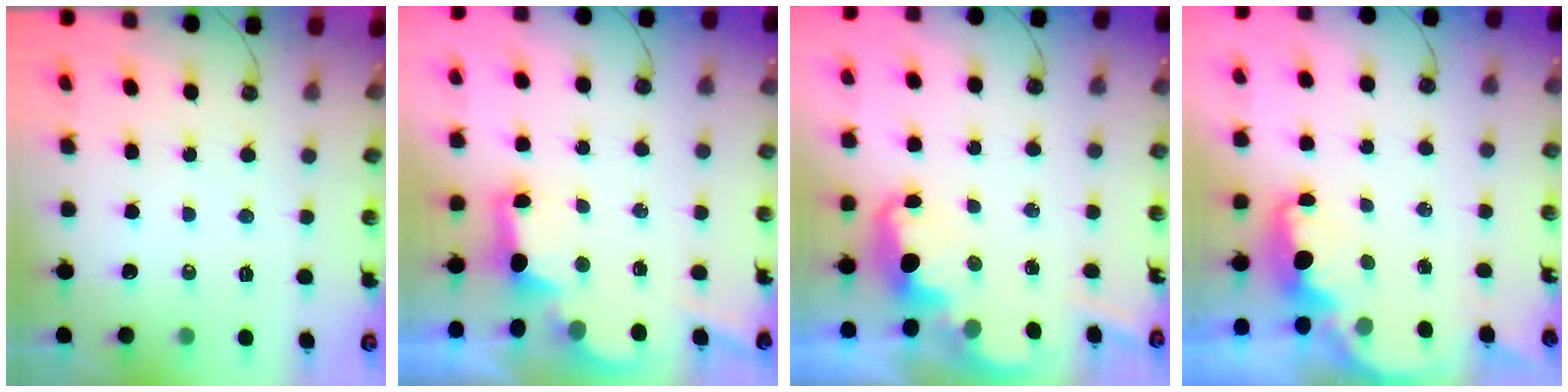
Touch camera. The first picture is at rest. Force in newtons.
{"total": 2.7, "press": 2.6, "slide": 0.9}
{"total": 2.8, "press": 2.8, "slide": 0.5}
{"total": 2.1, "press": 2.1, "slide": 0.5}